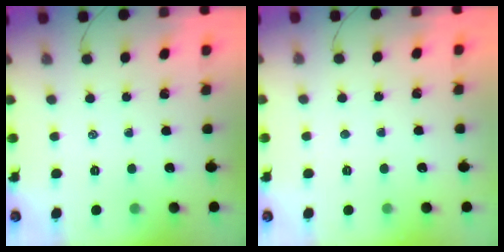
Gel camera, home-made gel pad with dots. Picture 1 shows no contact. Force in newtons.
{"total": 0.0}